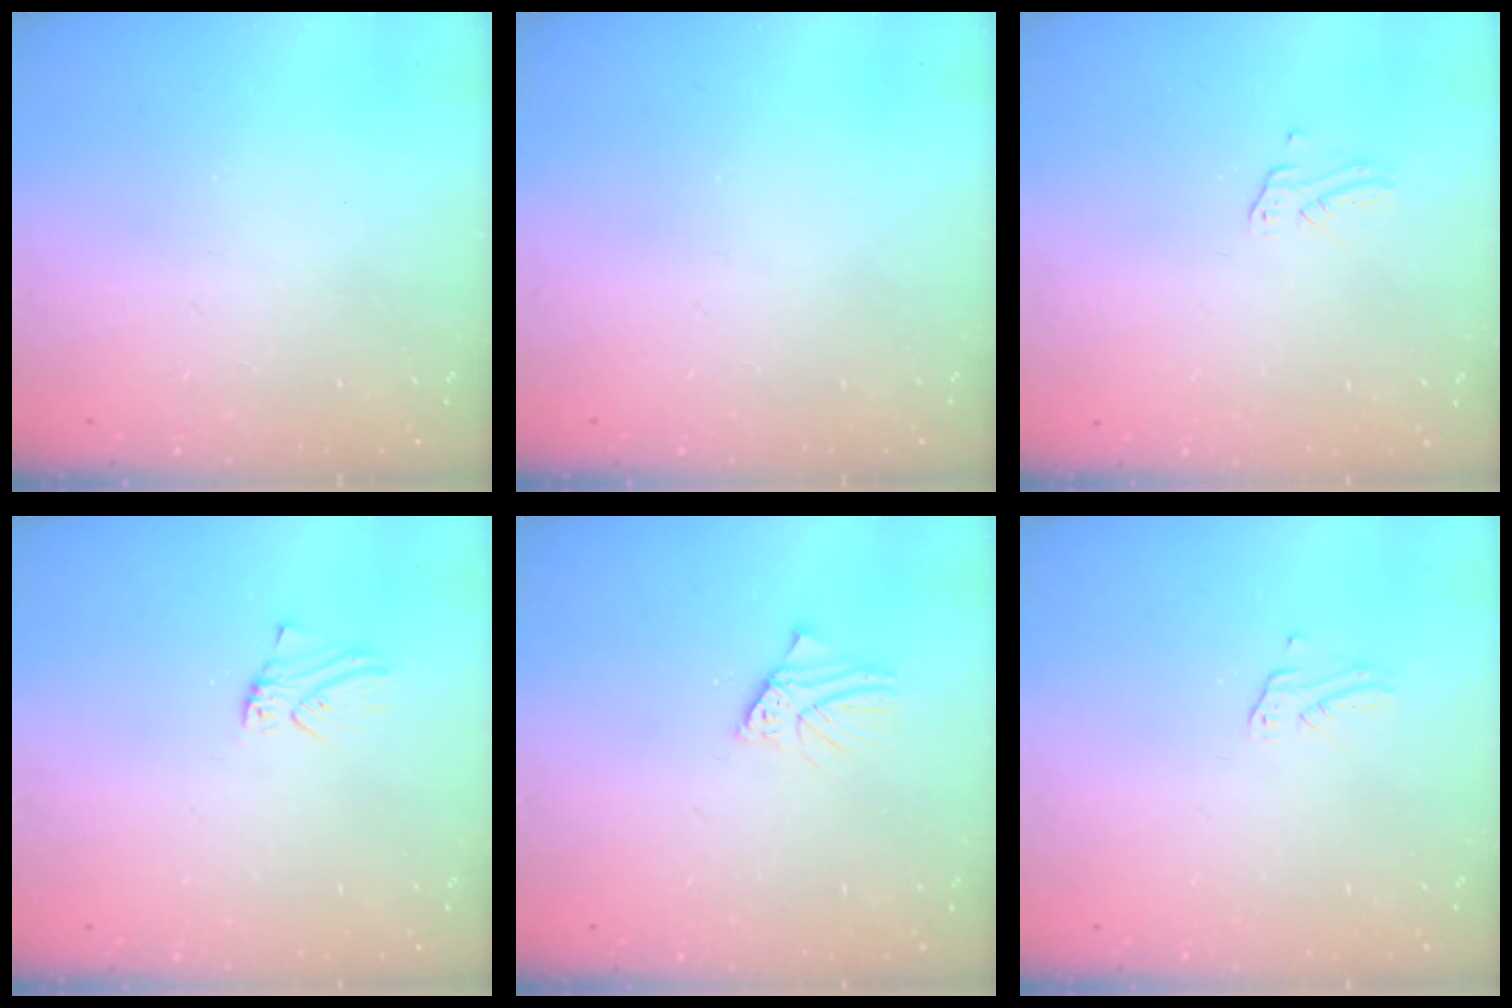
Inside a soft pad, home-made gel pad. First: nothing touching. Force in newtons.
{"total": 0.0}
{"total": 1.4, "press": 1.4, "slide": 0.1}
{"total": 0.0}
{"total": 2.0, "press": 2.0, "slide": 0.2}
{"total": 1.4, "press": 1.4, "slide": 0.1}